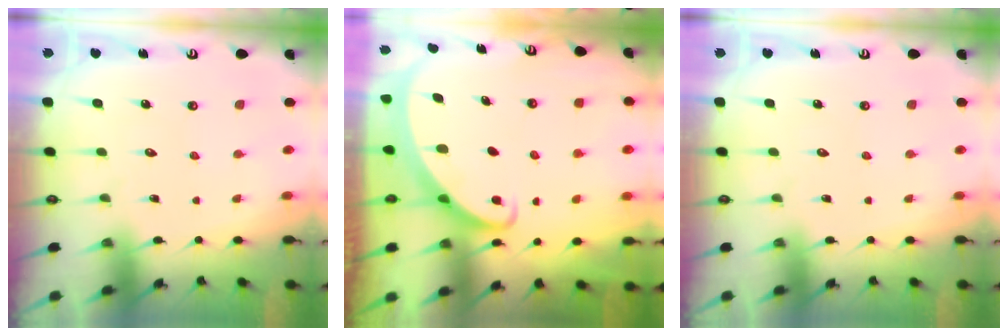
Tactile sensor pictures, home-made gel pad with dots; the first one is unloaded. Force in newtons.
{"total": 2.2, "press": 2.2, "slide": 0.3}
{"total": 0.0}